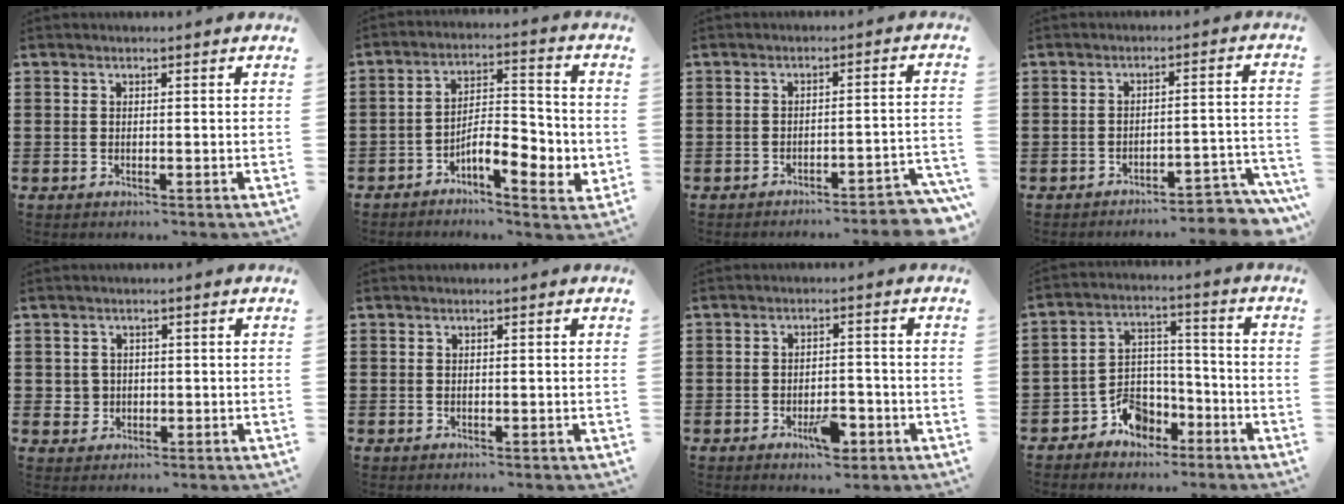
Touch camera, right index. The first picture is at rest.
{"total": 7.5, "force": [-3.4, 2.6, 6.1], "torque": [-0.096, 0.001, -0.061]}
{"total": 3.3, "force": [-3.1, -0.1, 1.2], "torque": [-0.025, -0.007, -0.065]}
{"total": 4.2, "force": [-4.0, 0.2, 1.4], "torque": [-0.026, -0.005, -0.081]}
{"total": 1.9, "force": [-0.1, 1.9, 0.3], "torque": [-0.015, 0.008, -0.004]}
{"total": 0.0}
{"total": 5.3, "force": [-2.6, 2.1, 4.0], "torque": [-0.066, 0.004, -0.043]}
{"total": 5.9, "force": [-4.2, 3.9, 1.6], "torque": [-0.040, 0.017, -0.080]}